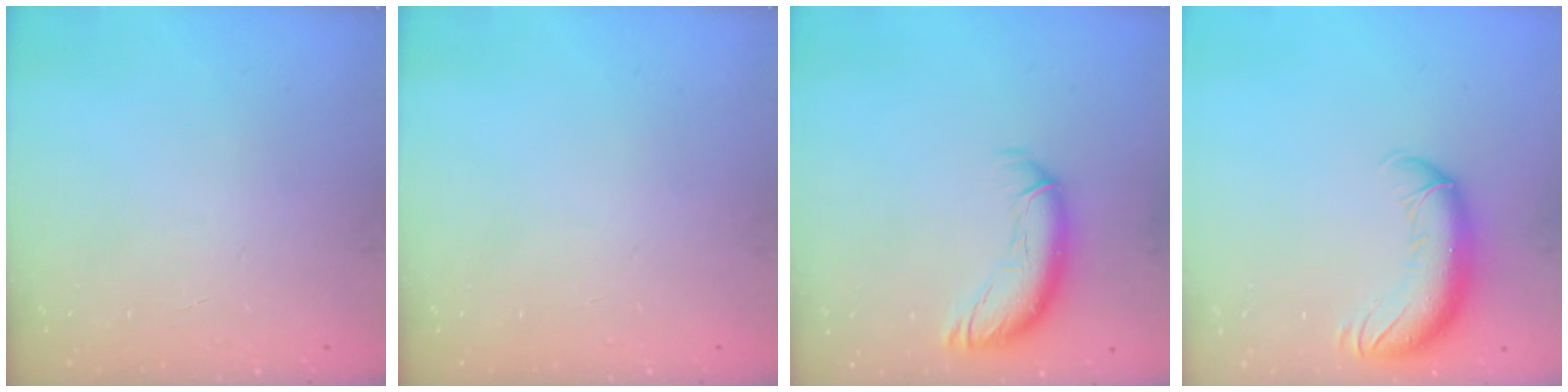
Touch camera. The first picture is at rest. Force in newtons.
{"total": 0.0}
{"total": 12.6, "press": 12.4, "slide": 1.8}
{"total": 12.8, "press": 12.4, "slide": 3.1}